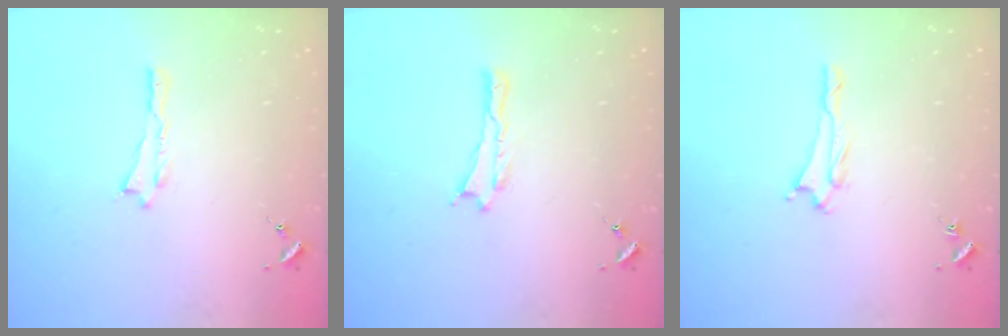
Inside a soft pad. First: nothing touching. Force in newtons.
{"total": 0.0}
{"total": 1.6, "press": 1.6, "slide": 0.1}